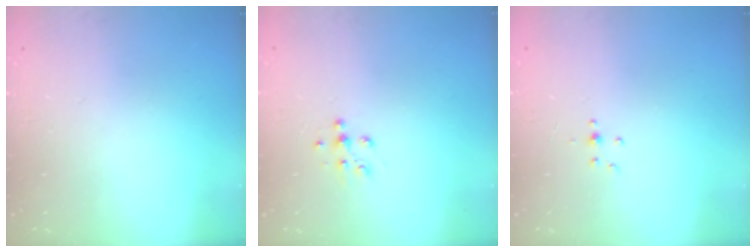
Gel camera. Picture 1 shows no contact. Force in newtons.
{"total": 5.2, "press": 5.1, "slide": 1.0}
{"total": 3.0, "press": 2.8, "slide": 1.1}